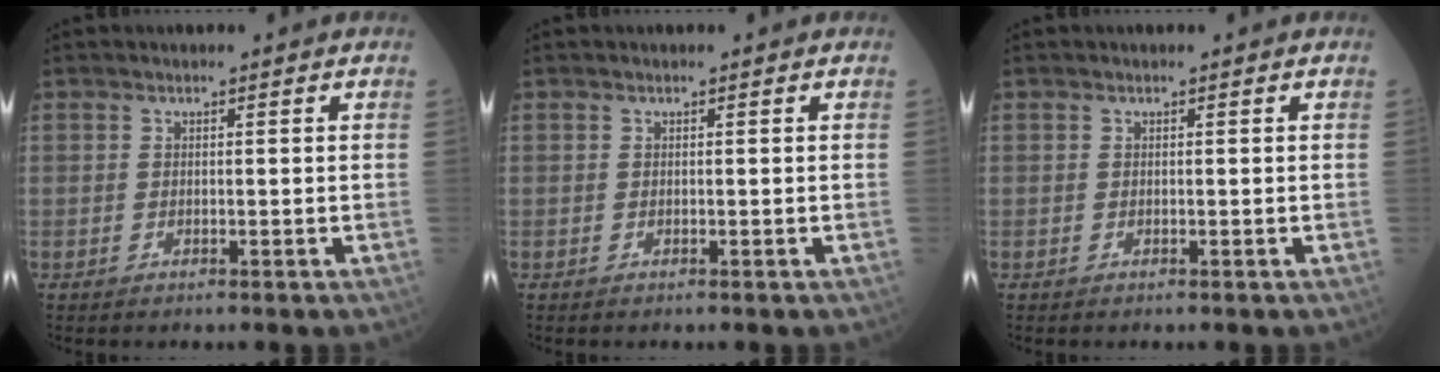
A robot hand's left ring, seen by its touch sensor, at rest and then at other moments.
{"total": 0.0}
{"total": 0.0}